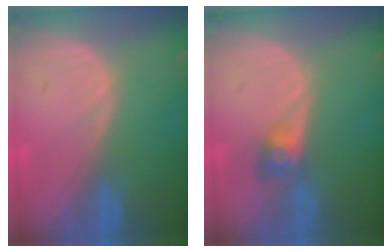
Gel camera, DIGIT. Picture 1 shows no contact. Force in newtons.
{"total": 3.1, "press": 2.7, "slide": 1.4}